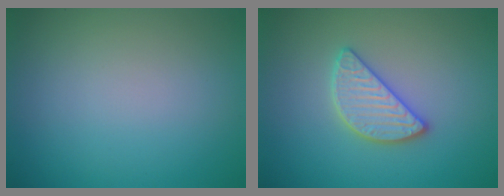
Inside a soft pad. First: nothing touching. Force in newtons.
{"total": 3.0, "press": 3.0, "slide": 0.2}